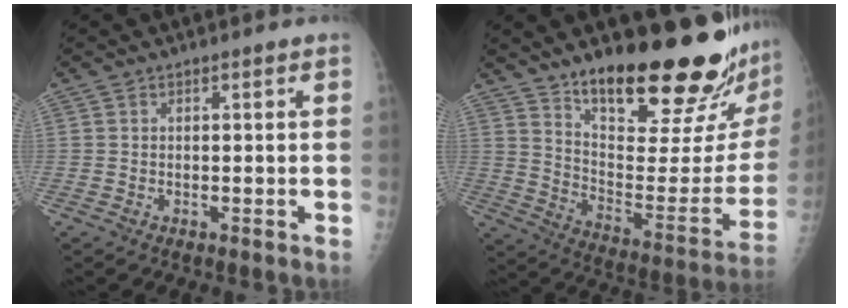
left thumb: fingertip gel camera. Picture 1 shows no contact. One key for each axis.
{"total": 26.7, "fx": 20.4, "fy": 6.0, "fz": 16.1, "tx": -0.203, "ty": -0.132, "tz": 0.301}